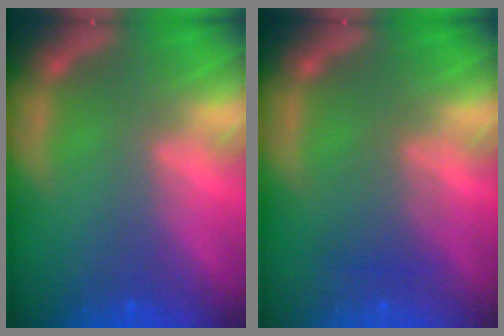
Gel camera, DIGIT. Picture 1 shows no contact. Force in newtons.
{"total": 2.5}